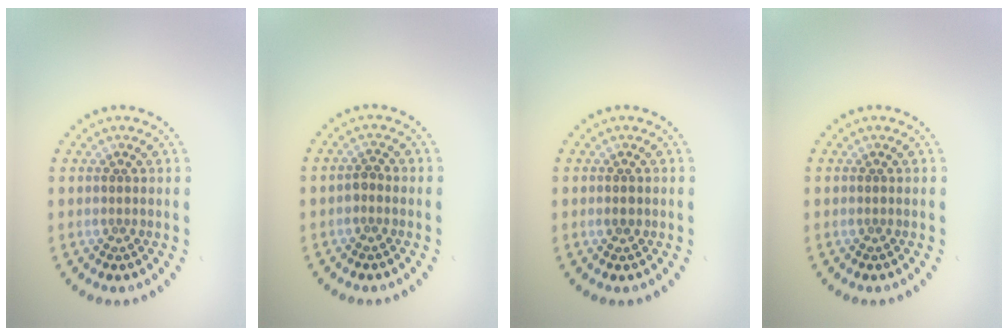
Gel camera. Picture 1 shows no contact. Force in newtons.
{"total": 0.8, "press": 0.8, "slide": 0.3}
{"total": 0.9, "press": 0.9, "slide": 0.0}
{"total": 0.0}